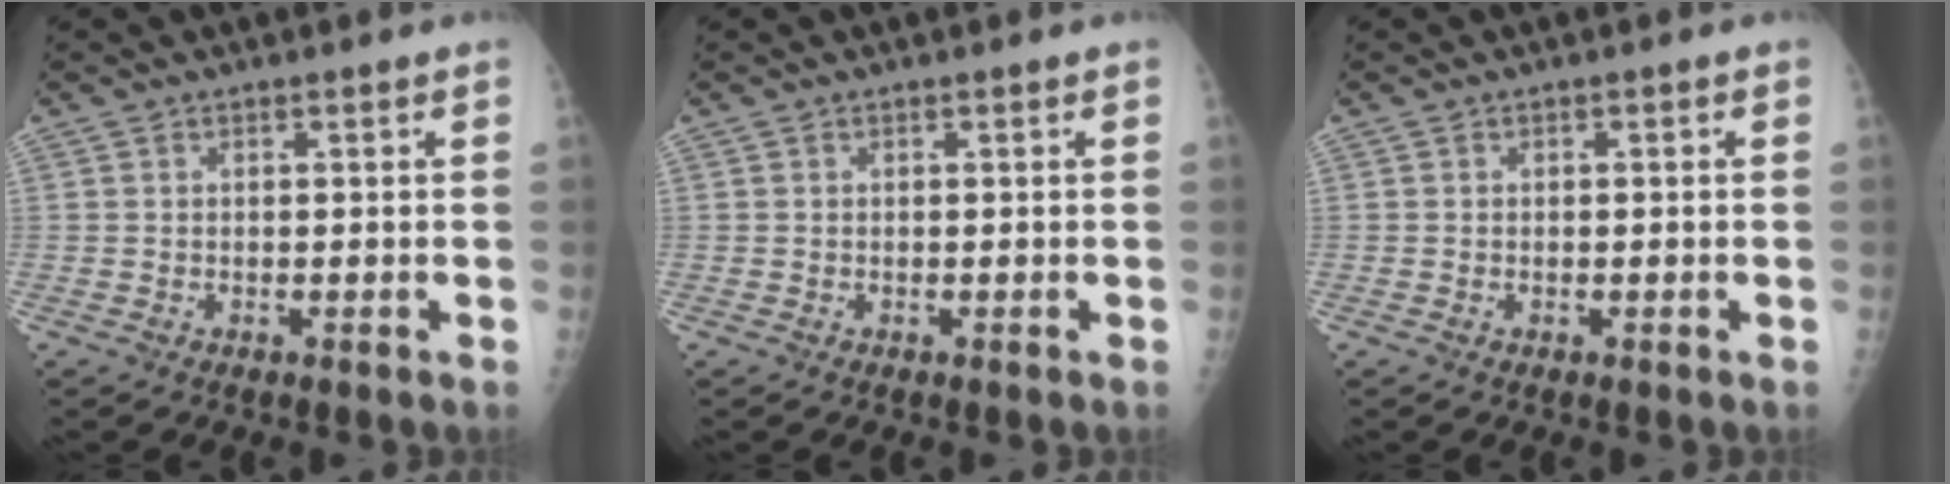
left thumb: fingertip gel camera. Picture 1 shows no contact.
{"total": 0.0}
{"total": 0.0}